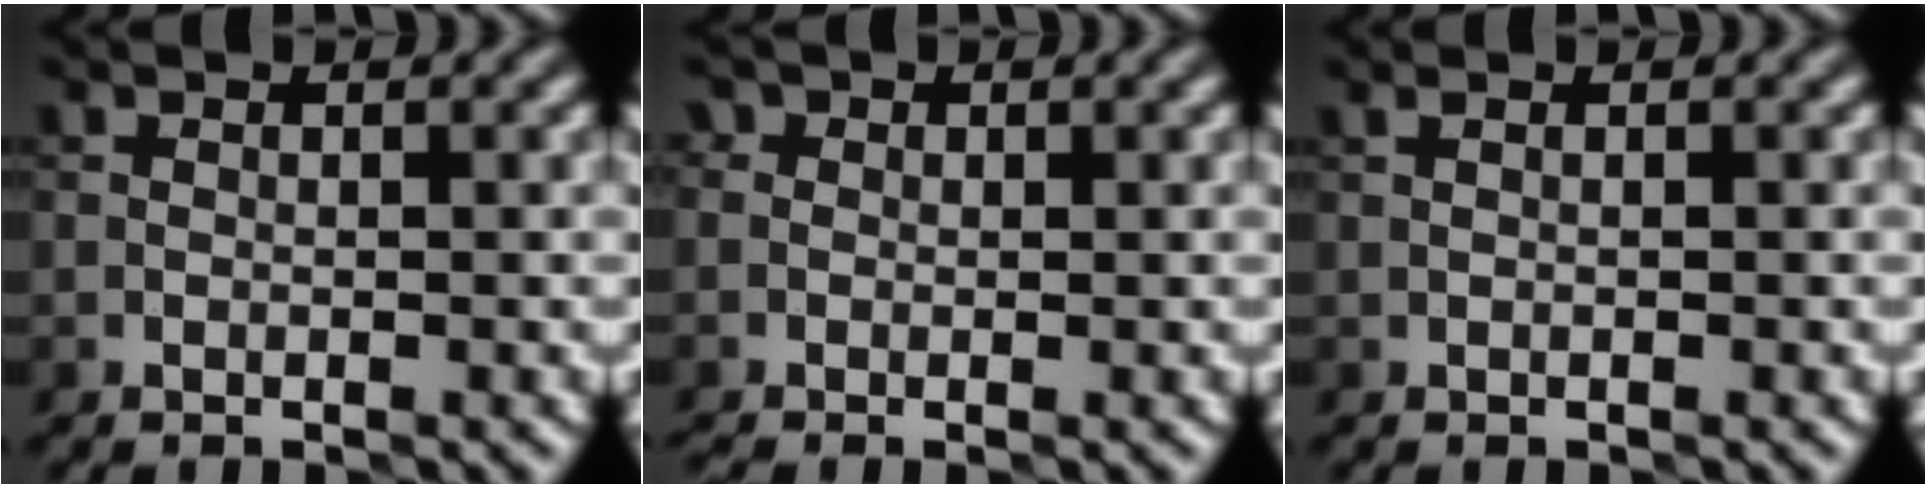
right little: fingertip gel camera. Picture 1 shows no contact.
{"total": 1.3, "force": [-0.2, 1.1, 0.6], "torque": [-0.007, 0.007, -0.015]}
{"total": 0.0}